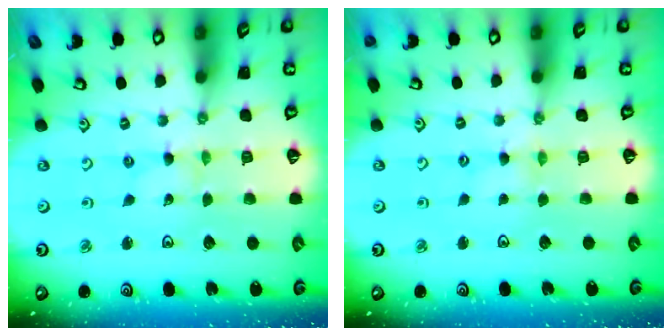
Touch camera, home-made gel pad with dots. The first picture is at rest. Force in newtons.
{"total": 2.2, "press": 2.2, "slide": 0.4}